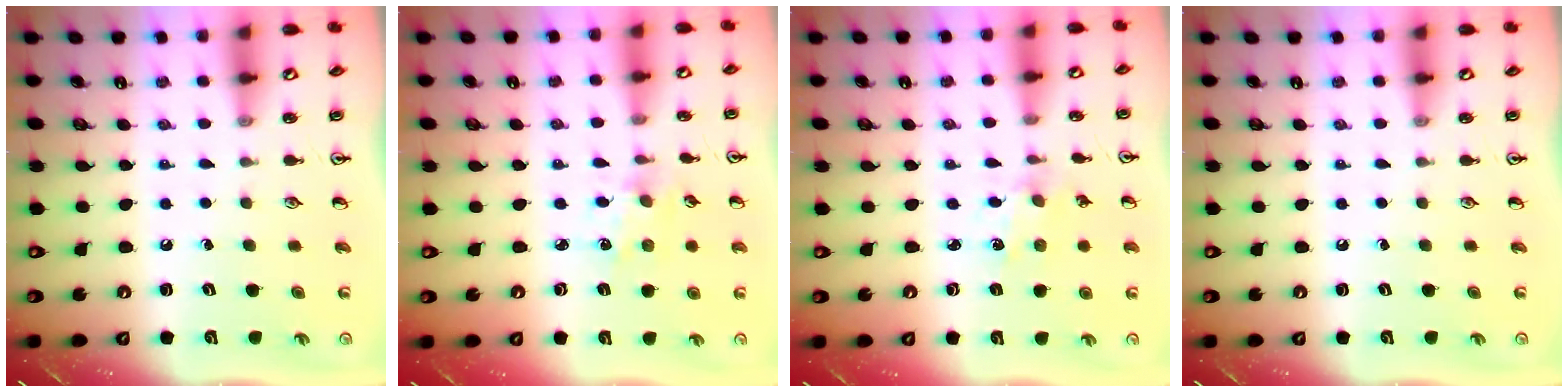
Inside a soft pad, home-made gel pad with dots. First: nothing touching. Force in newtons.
{"total": 2.2, "press": 2.2, "slide": 0.2}
{"total": 0.9, "press": 0.9, "slide": 0.2}
{"total": 0.0}